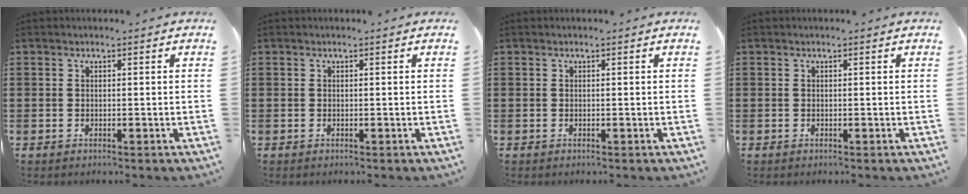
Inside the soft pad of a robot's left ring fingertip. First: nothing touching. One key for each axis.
{"total": 0.0}
{"total": 0.0}
{"total": 0.0}